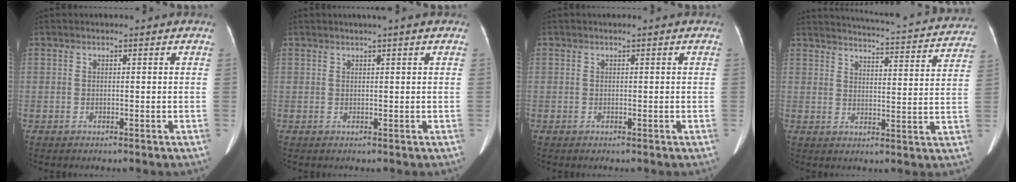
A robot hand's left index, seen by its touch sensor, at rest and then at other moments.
{"total": 1.4, "force": [1.0, -0.2, 0.9], "torque": [-0.013, 0.009, 0.020]}
{"total": 0.0}
{"total": 22.2, "force": [21.2, 2.1, 6.2], "torque": [-0.087, -0.039, 0.250]}